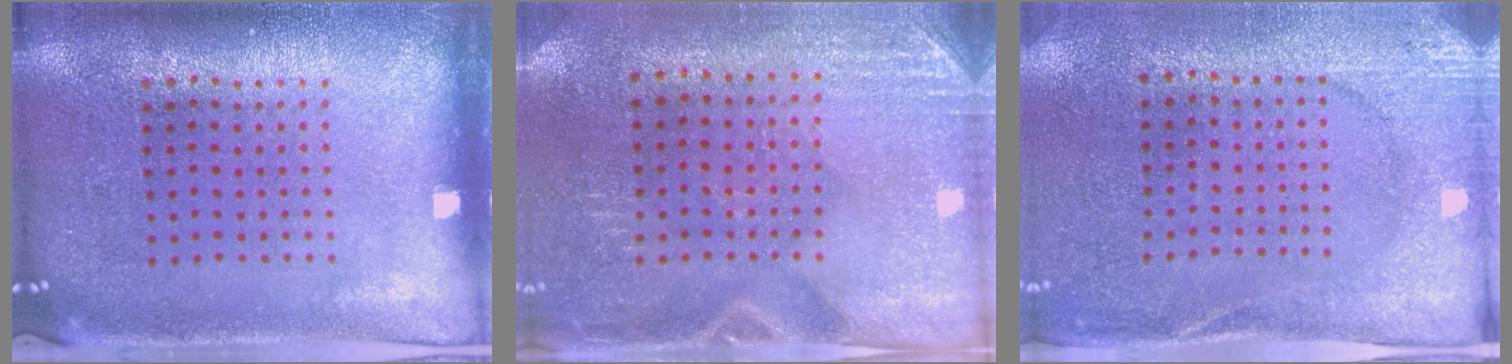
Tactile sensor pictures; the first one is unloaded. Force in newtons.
{"total": 2.9, "press": 2.5, "slide": 1.3}
{"total": 2.6, "press": 2.4, "slide": 0.9}